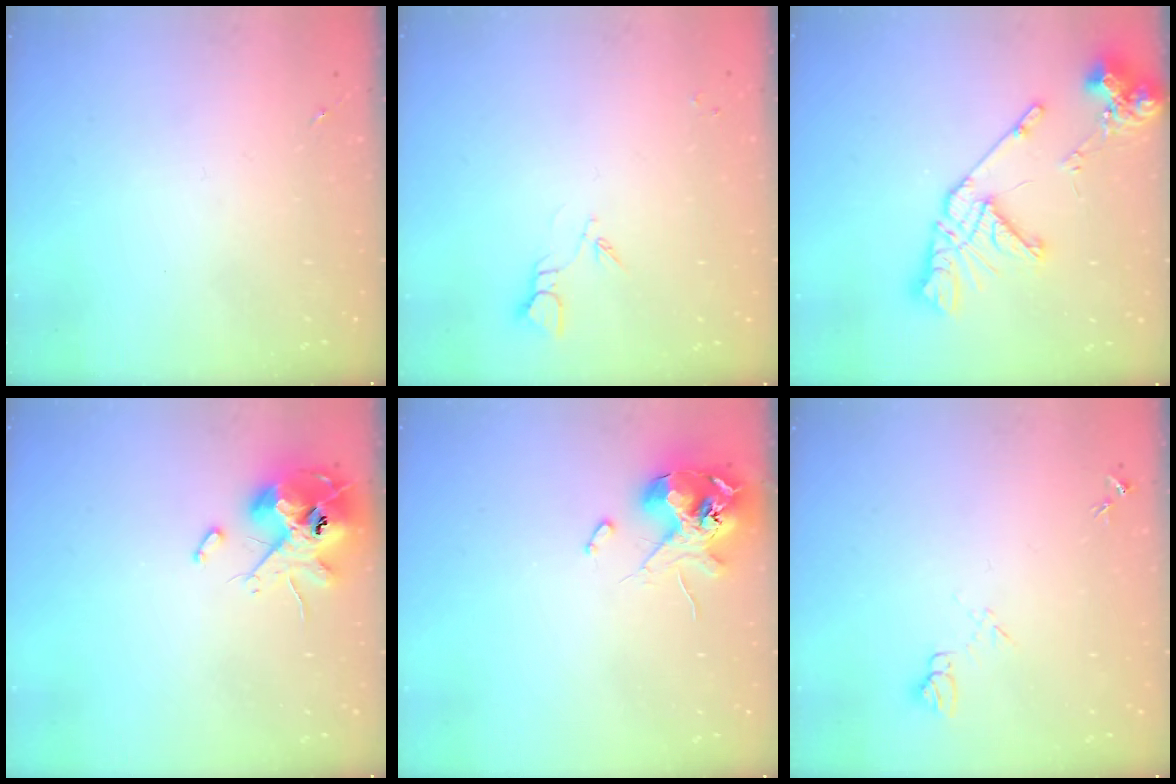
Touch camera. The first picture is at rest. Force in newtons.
{"total": 3.3, "press": 3.3, "slide": 0.4}
{"total": 16.1, "press": 16.0, "slide": 2.0}
{"total": 13.1, "press": 12.9, "slide": 2.1}
{"total": 12.4, "press": 12.3, "slide": 1.8}
{"total": 7.1, "press": 7.1, "slide": 0.7}